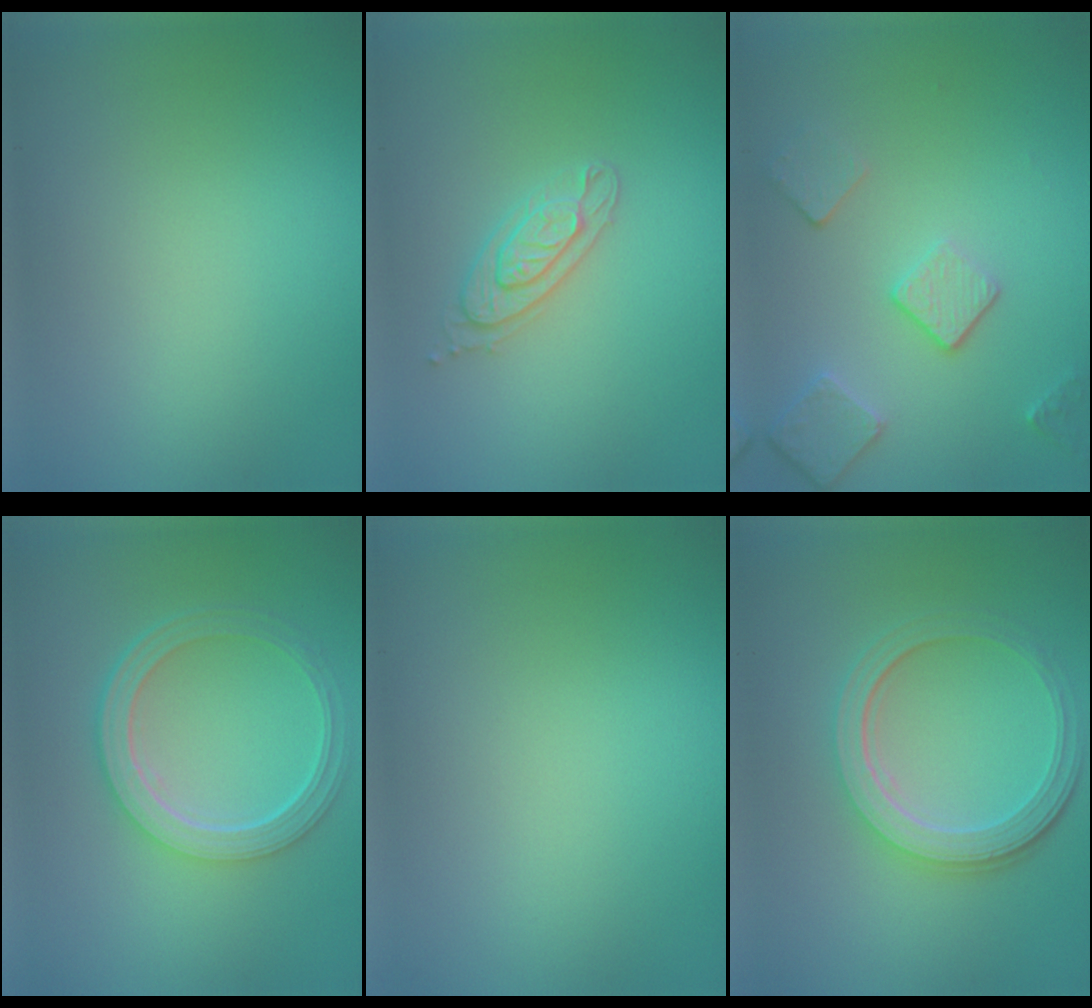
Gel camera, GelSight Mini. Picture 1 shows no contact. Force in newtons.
{"total": 2.2, "press": 2.1, "slide": 0.5}
{"total": 3.7, "press": 3.0, "slide": 2.3}
{"total": 4.9, "press": 3.7, "slide": 3.3}
{"total": 0.0}
{"total": 5.2, "press": 3.9, "slide": 3.5}